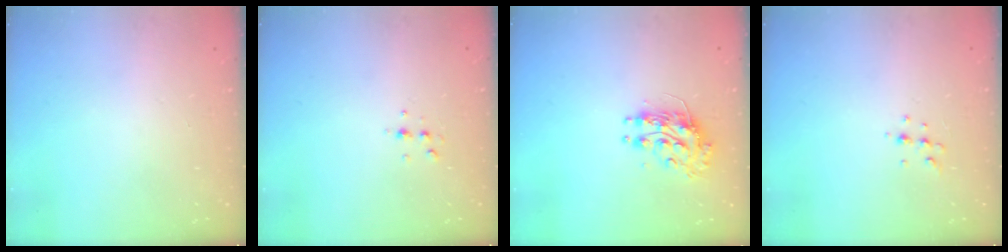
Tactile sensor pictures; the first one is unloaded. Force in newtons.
{"total": 4.0, "press": 3.9, "slide": 0.9}
{"total": 10.5, "press": 10.5, "slide": 0.3}
{"total": 4.8, "press": 4.7, "slide": 1.1}